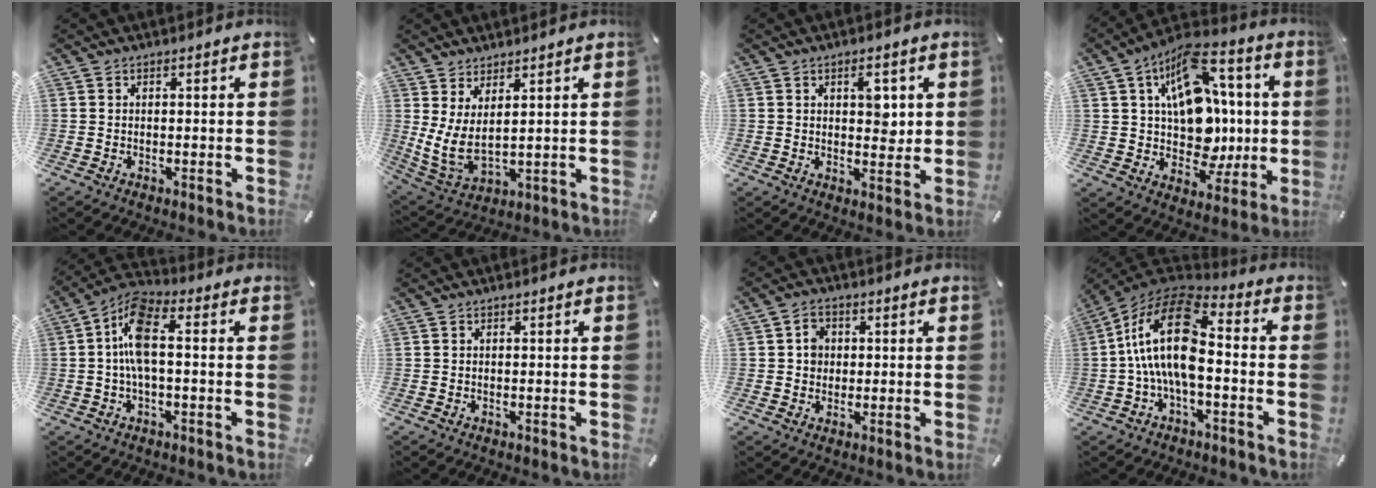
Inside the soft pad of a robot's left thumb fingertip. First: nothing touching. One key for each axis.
{"total": 6.5, "fx": 2.3, "fy": 3.2, "fz": 5.2, "tx": -0.127, "ty": -0.027, "tz": 0.044}
{"total": 5.7, "fx": 1.8, "fy": 3.3, "fz": 4.3, "tx": -0.043, "ty": -0.010, "tz": 0.020}
{"total": 18.0, "fx": 4.2, "fy": 12.8, "fz": 12.0, "tx": -0.189, "ty": -0.027, "tz": 0.084}
{"total": 9.7, "fx": -0.4, "fy": 4.3, "fz": 8.7, "tx": -0.186, "ty": 0.005, "tz": -0.010}
{"total": 0.0}
{"total": 4.0, "fx": 0.5, "fy": 3.7, "fz": 1.6, "tx": -0.013, "ty": 0.000, "tz": 0.002}
{"total": 18.0, "fx": -0.9, "fy": 9.0, "fz": 15.5, "tx": -0.321, "ty": 0.013, "tz": -0.017}